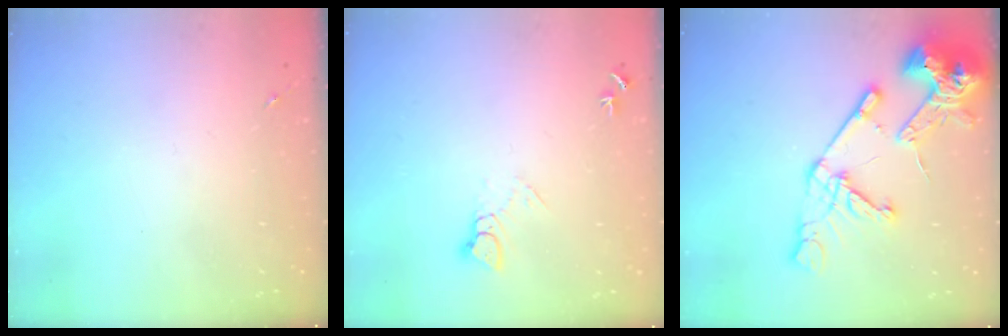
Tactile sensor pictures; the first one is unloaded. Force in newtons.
{"total": 4.5, "press": 4.5, "slide": 0.3}
{"total": 18.5, "press": 18.4, "slide": 2.3}